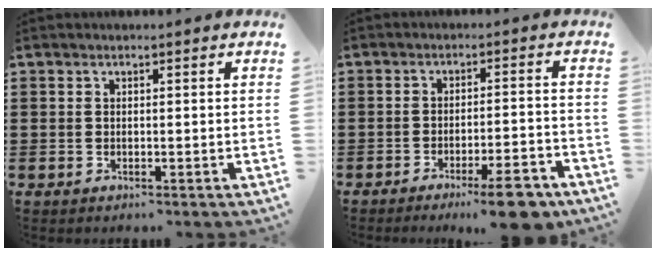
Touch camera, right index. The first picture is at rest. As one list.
[{"total": 6.6, "force": [-5.0, 0.4, 4.3], "torque": [-0.064, -0.004, -0.088]}]